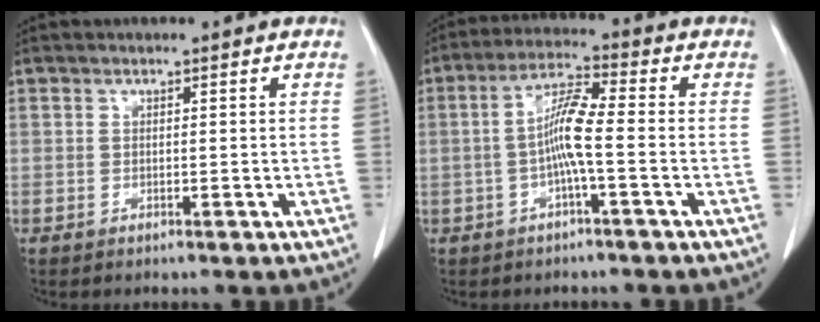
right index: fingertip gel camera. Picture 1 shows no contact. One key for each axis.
{"total": 6.6, "fx": -1.1, "fy": 0.1, "fz": 6.5, "tx": -0.129, "ty": 0.011, "tz": -0.025}